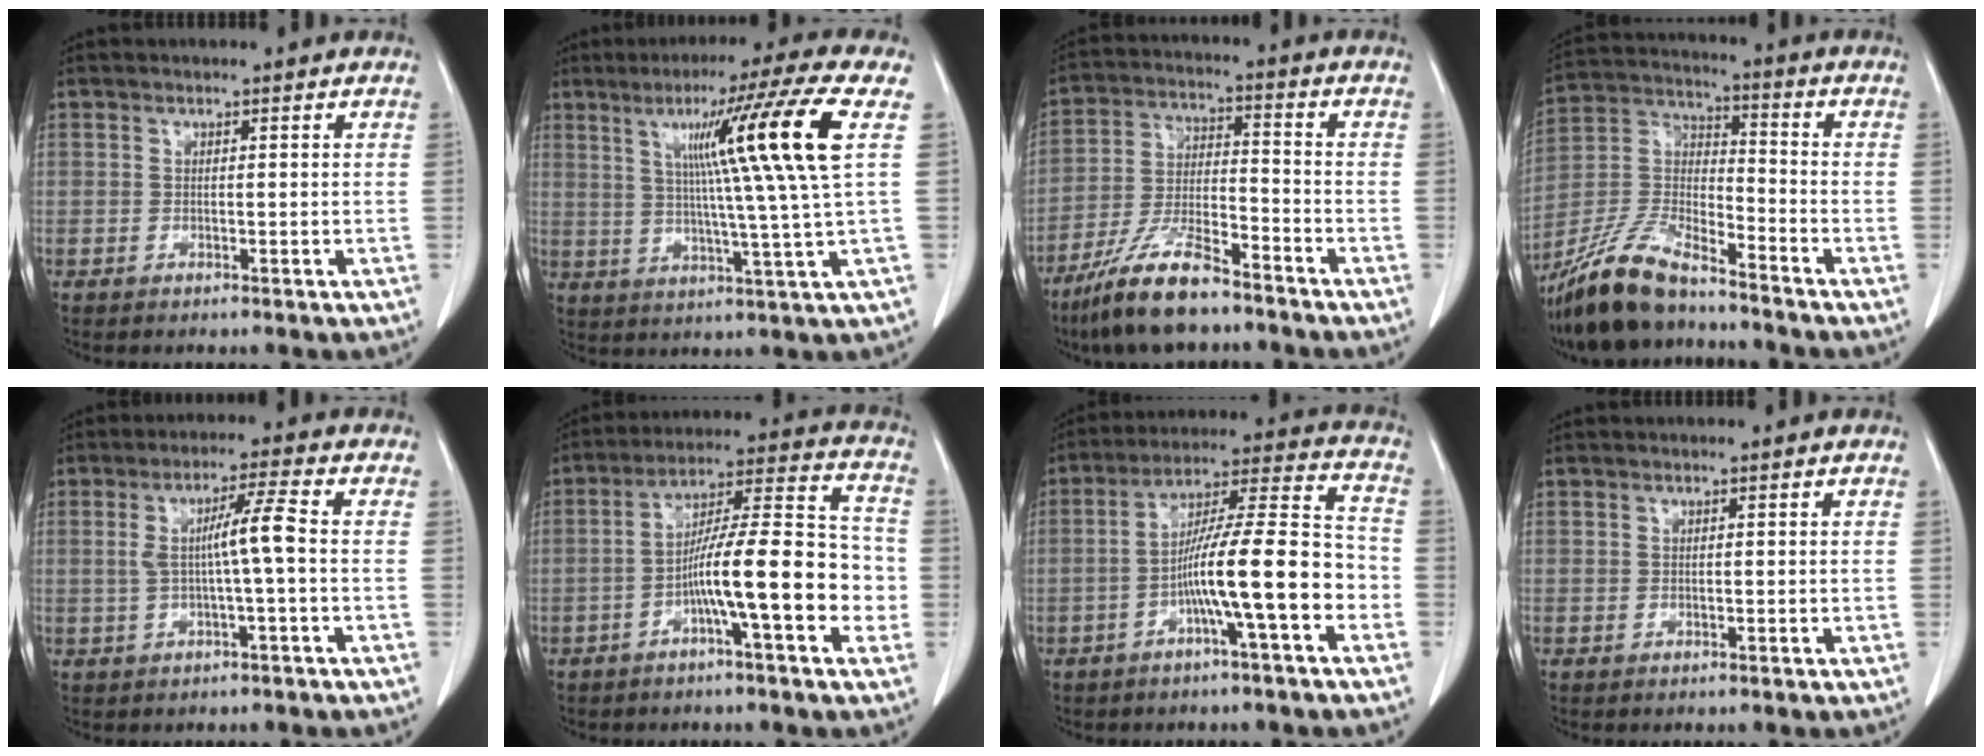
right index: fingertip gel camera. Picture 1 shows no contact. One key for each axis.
{"total": 15.7, "fx": 4.6, "fy": -2.9, "fz": 14.7, "tx": -0.219, "ty": 0.009, "tz": 0.070}
{"total": 12.9, "fx": -9.6, "fy": 2.8, "fz": 8.1, "tx": -0.166, "ty": -0.018, "tz": -0.179}
{"total": 15.7, "fx": -12.5, "fy": 4.0, "fz": 8.6, "tx": -0.184, "ty": -0.007, "tz": -0.239}
{"total": 6.2, "fx": -0.1, "fy": 0.1, "fz": 6.2, "tx": -0.115, "ty": 0.017, "tz": 0.002}
{"total": 15.5, "fx": -3.9, "fy": 2.5, "fz": 14.8, "tx": -0.234, "ty": 0.029, "tz": -0.060}
{"total": 14.5, "fx": -4.5, "fy": 1.1, "fz": 13.8, "tx": -0.229, "ty": 0.025, "tz": -0.075}
{"total": 0.0}